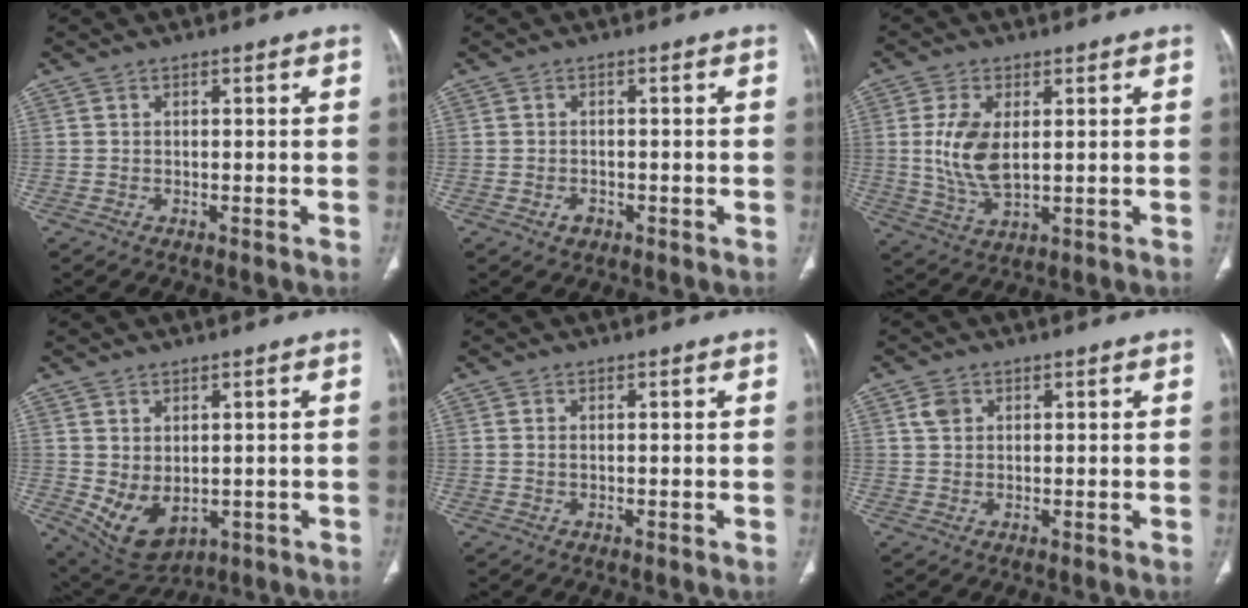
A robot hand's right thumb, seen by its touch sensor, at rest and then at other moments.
{"total": 1.8, "force": [-0.9, 1.3, 0.8], "torque": [-0.009, 0.005, -0.011]}
{"total": 9.5, "force": [1.3, 5.0, 8.0], "torque": [-0.165, -0.013, 0.036]}
{"total": 8.4, "force": [-0.8, 5.6, 6.2], "torque": [-0.095, -0.007, 0.018]}
{"total": 0.7, "force": [0.2, 0.4, 0.6], "torque": [-0.017, 0.004, 0.007]}
{"total": 2.5, "force": [1.1, 1.9, 1.2], "torque": [-0.019, 0.001, 0.024]}